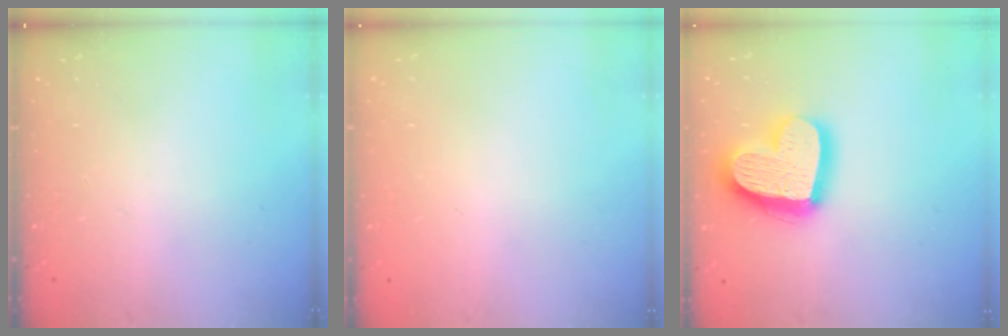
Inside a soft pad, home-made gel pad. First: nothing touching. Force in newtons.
{"total": 0.0}
{"total": 20.5, "press": 20.4, "slide": 1.8}